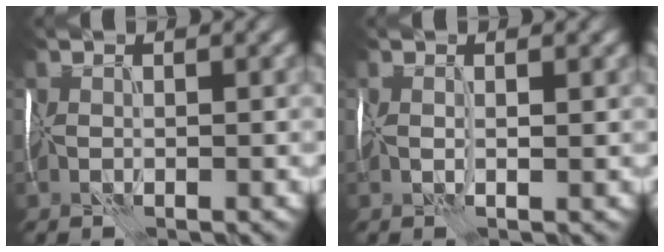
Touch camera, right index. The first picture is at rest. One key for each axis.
{"total": 0.8, "fx": 0.7, "fy": -0.5, "fz": 0.0, "tx": -0.002, "ty": 0.000, "tz": 0.009}